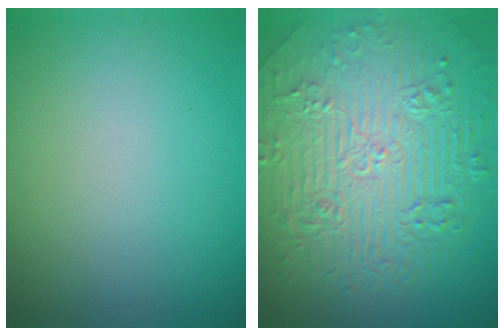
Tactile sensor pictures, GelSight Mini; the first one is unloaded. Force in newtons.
{"total": 10.9, "press": 7.3, "slide": 8.2}